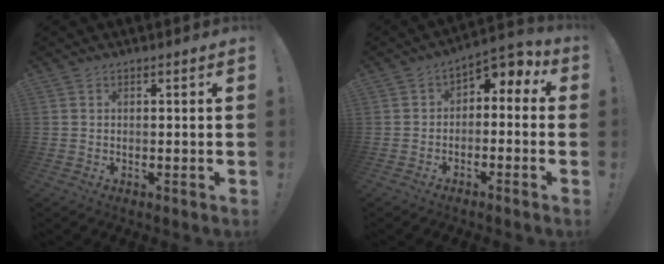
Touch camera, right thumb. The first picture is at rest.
{"total": 4.1, "force": [-0.2, 3.1, 2.7], "torque": [-0.025, -0.005, -0.003]}